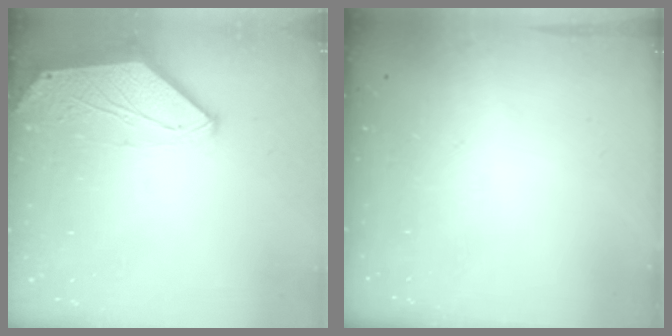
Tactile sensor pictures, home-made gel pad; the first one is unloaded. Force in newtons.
{"total": 0.0}